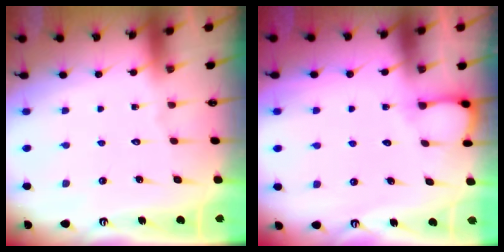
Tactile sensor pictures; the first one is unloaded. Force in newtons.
{"total": 2.6, "press": 2.6, "slide": 0.3}